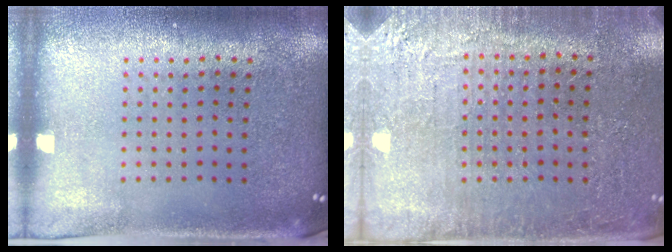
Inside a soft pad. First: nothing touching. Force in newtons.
{"total": 2.8, "press": 2.8, "slide": 0.3}